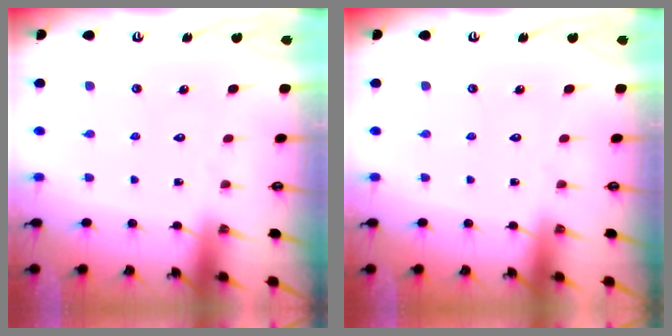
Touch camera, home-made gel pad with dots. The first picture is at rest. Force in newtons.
{"total": 0.0}